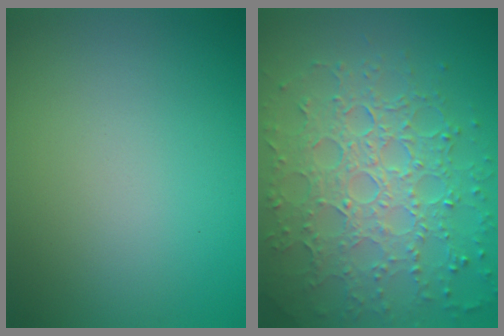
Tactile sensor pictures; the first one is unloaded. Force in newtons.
{"total": 7.7, "press": 5.5, "slide": 5.4}